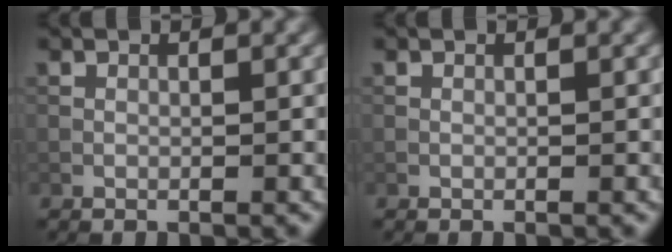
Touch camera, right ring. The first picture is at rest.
{"total": 0.0}